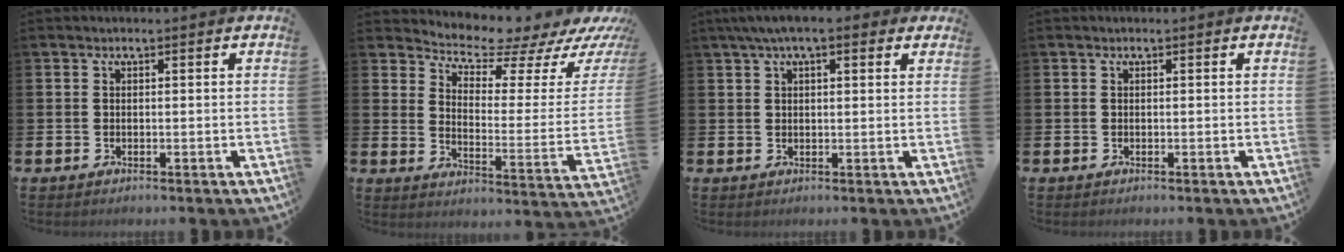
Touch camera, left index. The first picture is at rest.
{"total": 7.1, "force": [6.9, 1.2, 1.1], "torque": [-0.027, -0.076, 0.110]}
{"total": 4.7, "force": [3.2, 1.3, 3.1], "torque": [-0.052, 0.000, 0.054]}
{"total": 0.0}